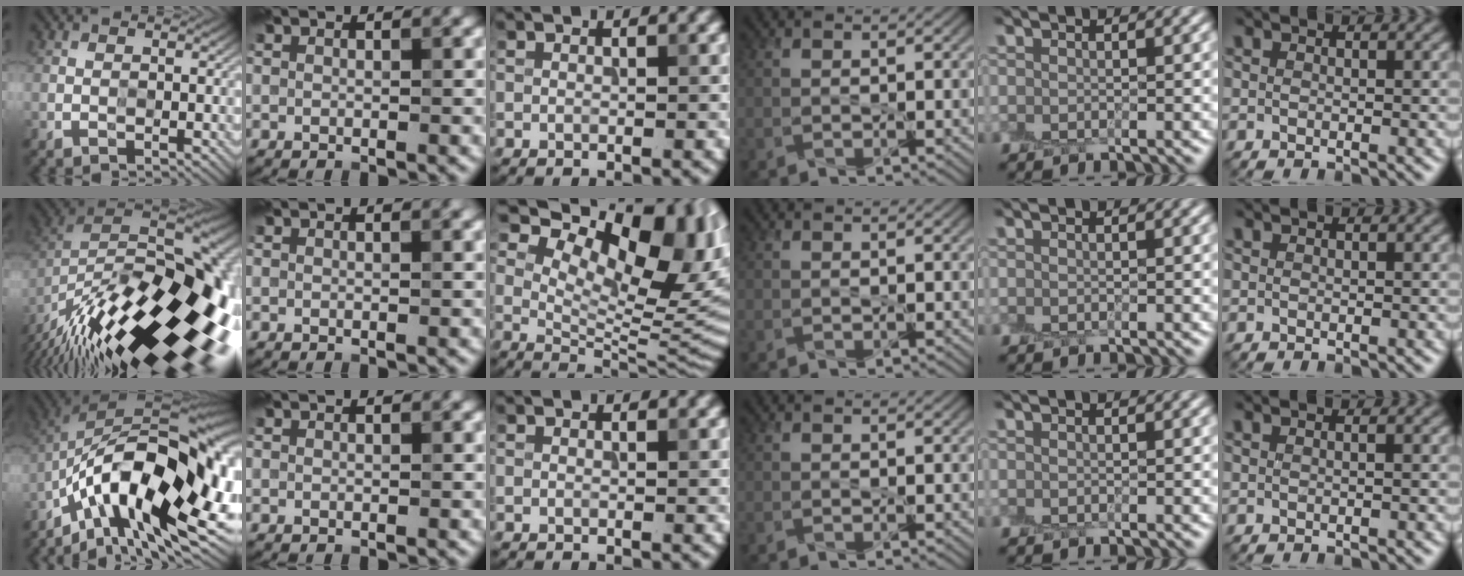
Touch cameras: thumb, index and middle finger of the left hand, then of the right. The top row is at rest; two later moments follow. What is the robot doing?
{"motion": "peel", "object": "cling film"}